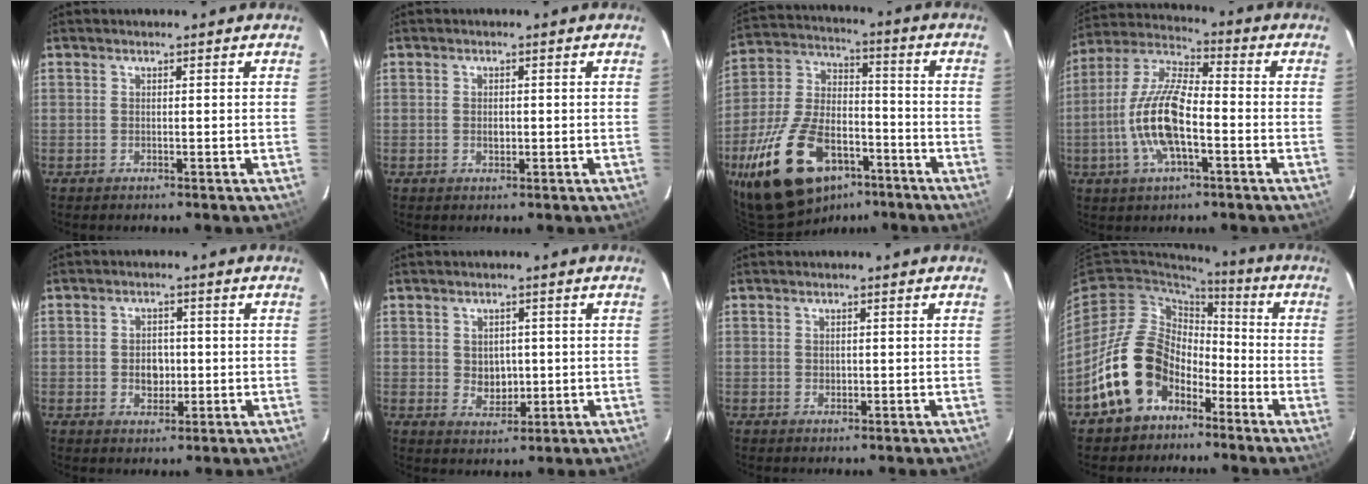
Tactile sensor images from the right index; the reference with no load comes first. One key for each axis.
{"total": 1.6, "fx": -0.2, "fy": 1.2, "fz": 1.1, "tx": -0.019, "ty": 0.002, "tz": -0.004}
{"total": 22.3, "fx": -12.8, "fy": 11.9, "fz": 13.9, "tx": -0.288, "ty": -0.001, "tz": -0.211}
{"total": 14.5, "fx": -3.9, "fy": 5.2, "fz": 12.9, "tx": -0.267, "ty": 0.001, "tz": -0.079}
{"total": 4.3, "fx": -0.5, "fy": 3.4, "fz": 2.7, "tx": -0.046, "ty": 0.005, "tz": -0.004}
{"total": 4.4, "fx": 0.1, "fy": 3.7, "fz": 2.4, "tx": -0.038, "ty": -0.001, "tz": 0.010}
{"total": 0.9, "fx": 0.0, "fy": 0.9, "fz": 0.3, "tx": -0.002, "ty": 0.000, "tz": 0.002}
{"total": 15.7, "fx": -7.6, "fy": 11.6, "fz": 7.4, "tx": -0.155, "ty": 0.023, "tz": -0.115}